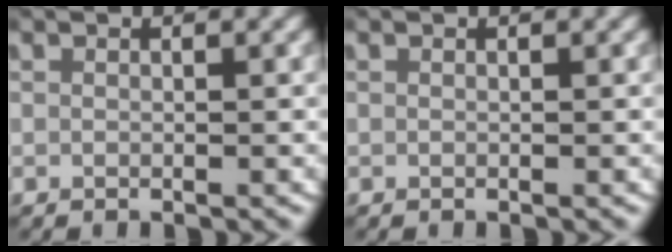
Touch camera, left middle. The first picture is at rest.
{"total": 0.0}